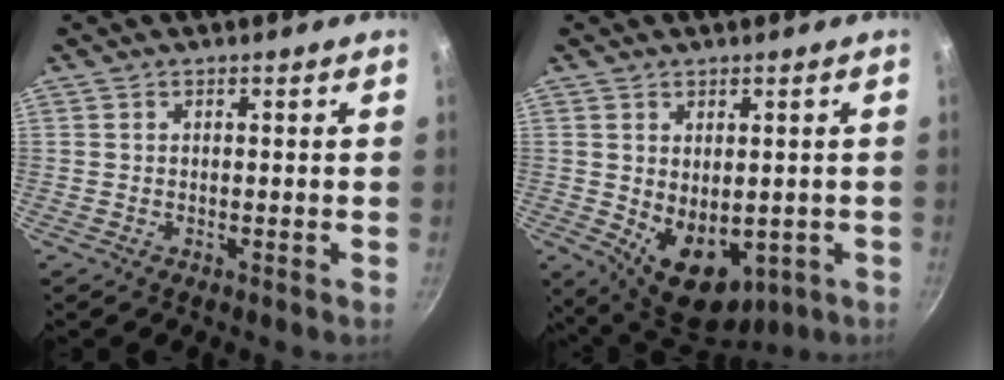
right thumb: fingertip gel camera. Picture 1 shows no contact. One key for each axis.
{"total": 11.4, "fx": -1.6, "fy": 7.7, "fz": 8.3, "tx": -0.097, "ty": -0.019, "tz": 0.003}